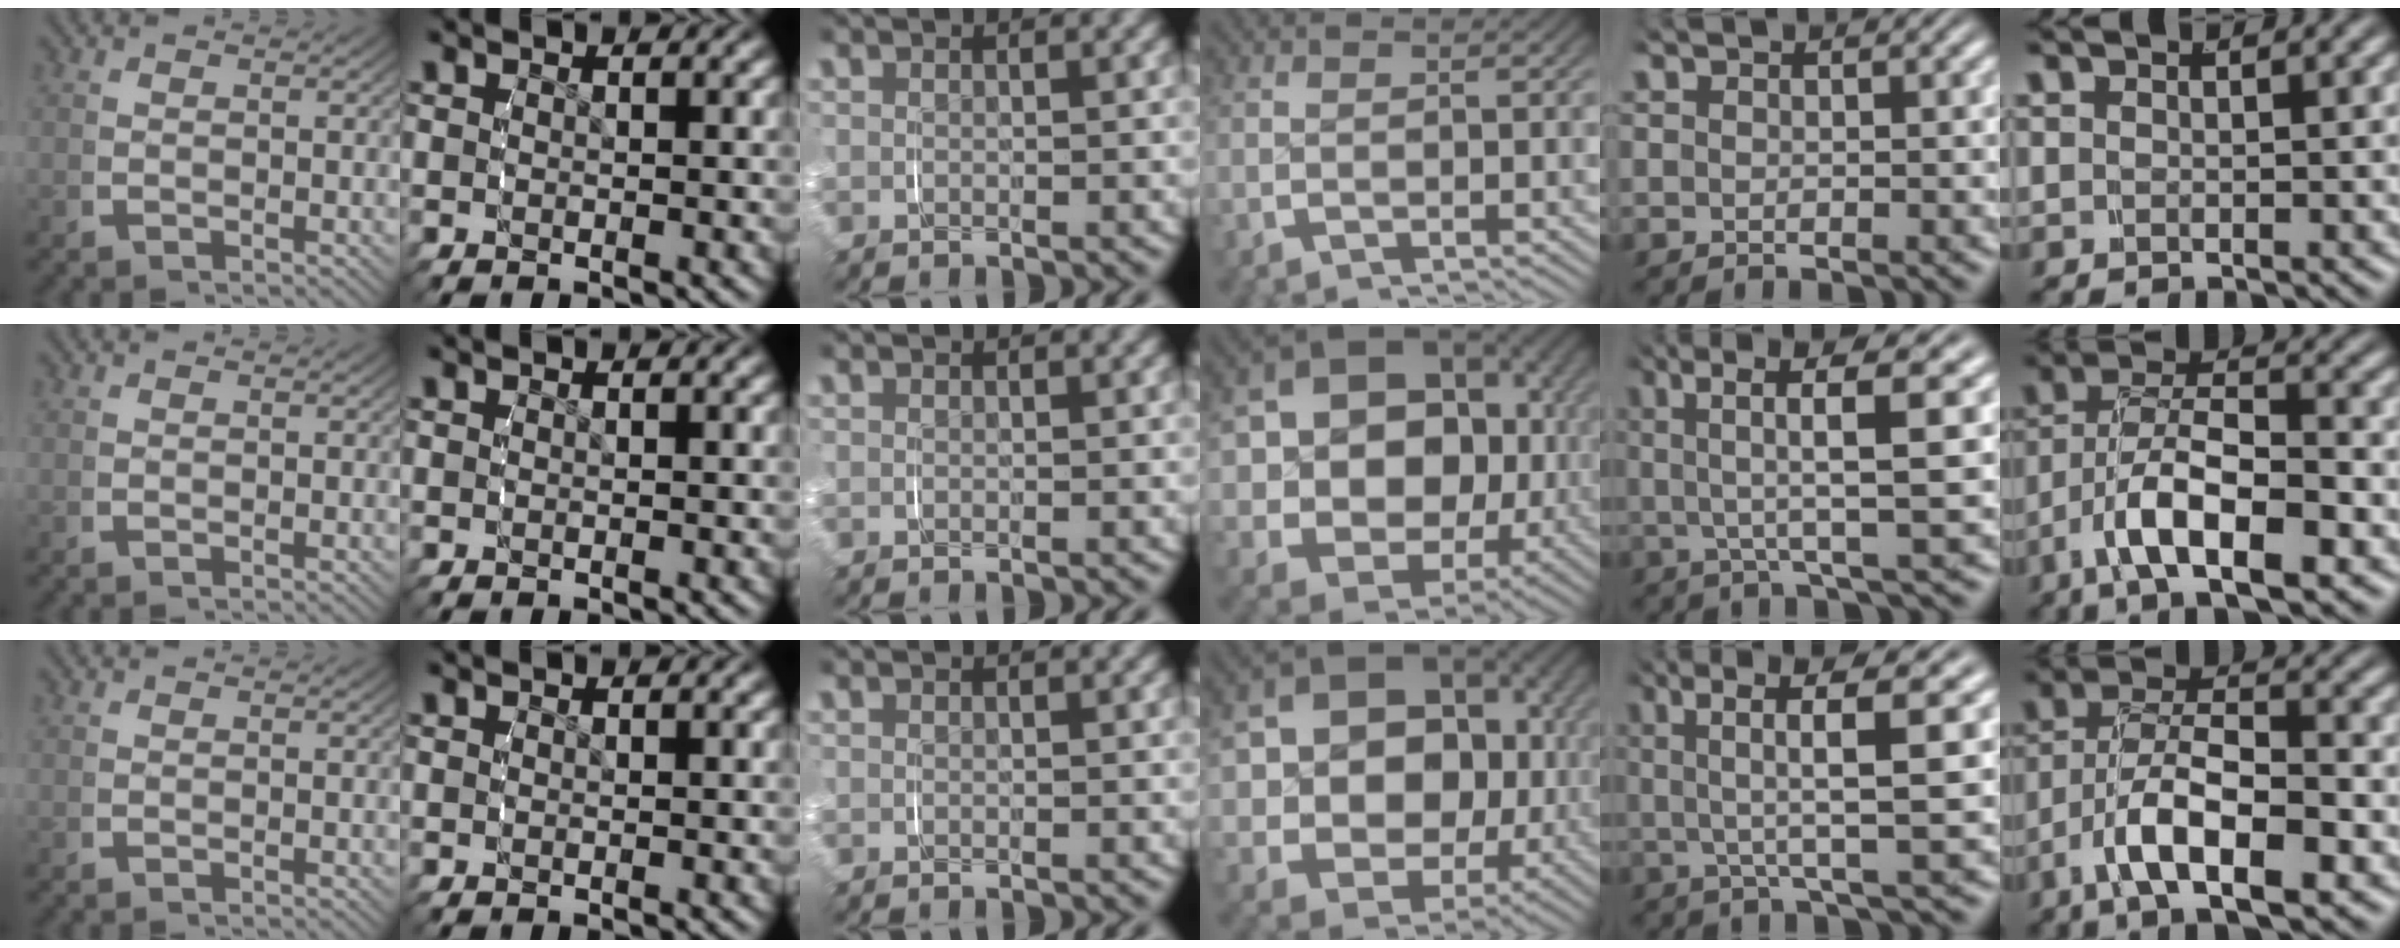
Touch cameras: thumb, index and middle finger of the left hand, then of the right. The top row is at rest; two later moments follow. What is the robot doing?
{"motion": "grasp_and_lifting", "object": "shirt"}